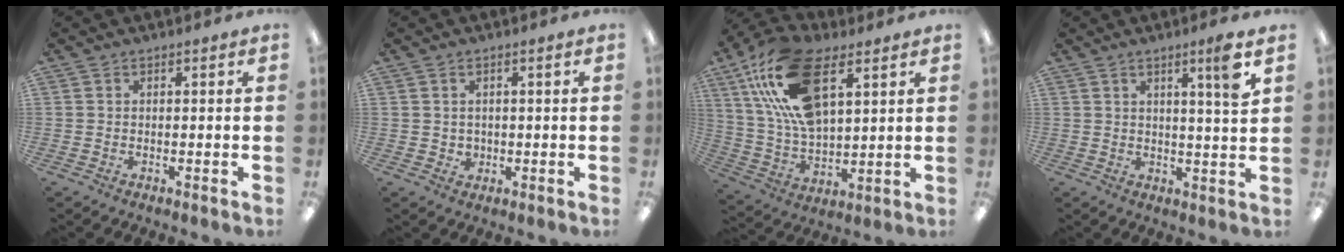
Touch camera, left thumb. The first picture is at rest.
{"total": 1.8, "force": [0.6, 1.5, 0.6], "torque": [-0.015, 0.003, 0.010]}
{"total": 20.9, "force": [10.2, 10.6, 14.9], "torque": [-0.319, -0.027, 0.178]}
{"total": 6.2, "force": [3.4, -0.1, 5.1], "torque": [-0.083, -0.013, 0.048]}